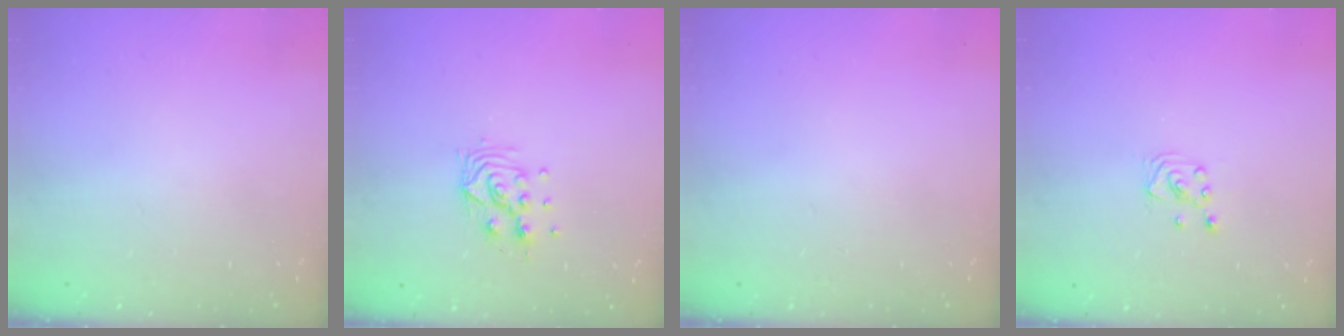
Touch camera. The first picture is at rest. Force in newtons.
{"total": 8.3, "press": 8.3, "slide": 0.7}
{"total": 0.0}
{"total": 2.3, "press": 2.3, "slide": 0.2}